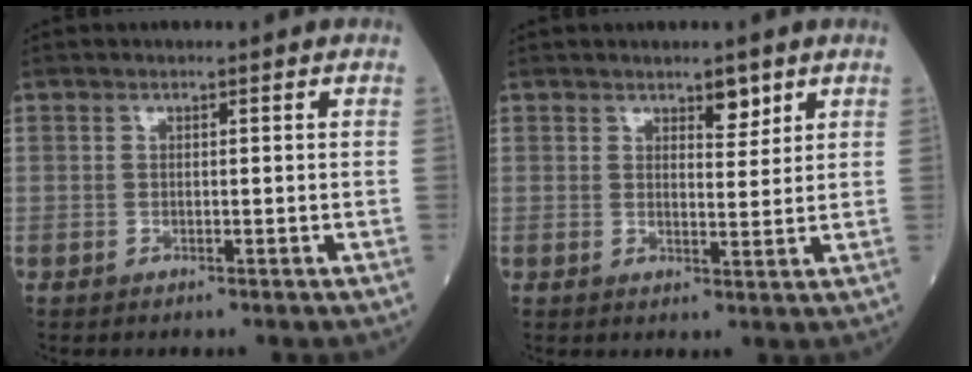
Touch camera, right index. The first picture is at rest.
{"total": 2.9, "force": [2.1, 1.1, 1.8], "torque": [-0.023, -0.004, 0.033]}